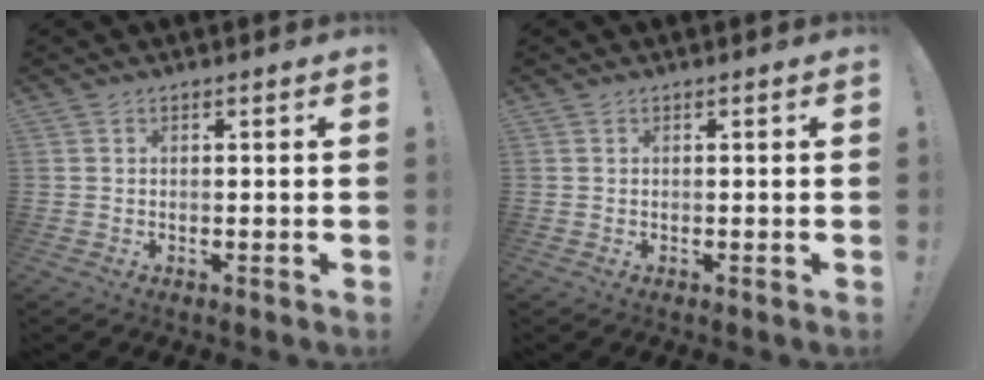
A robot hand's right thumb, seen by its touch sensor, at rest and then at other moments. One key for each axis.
{"total": 0.0}